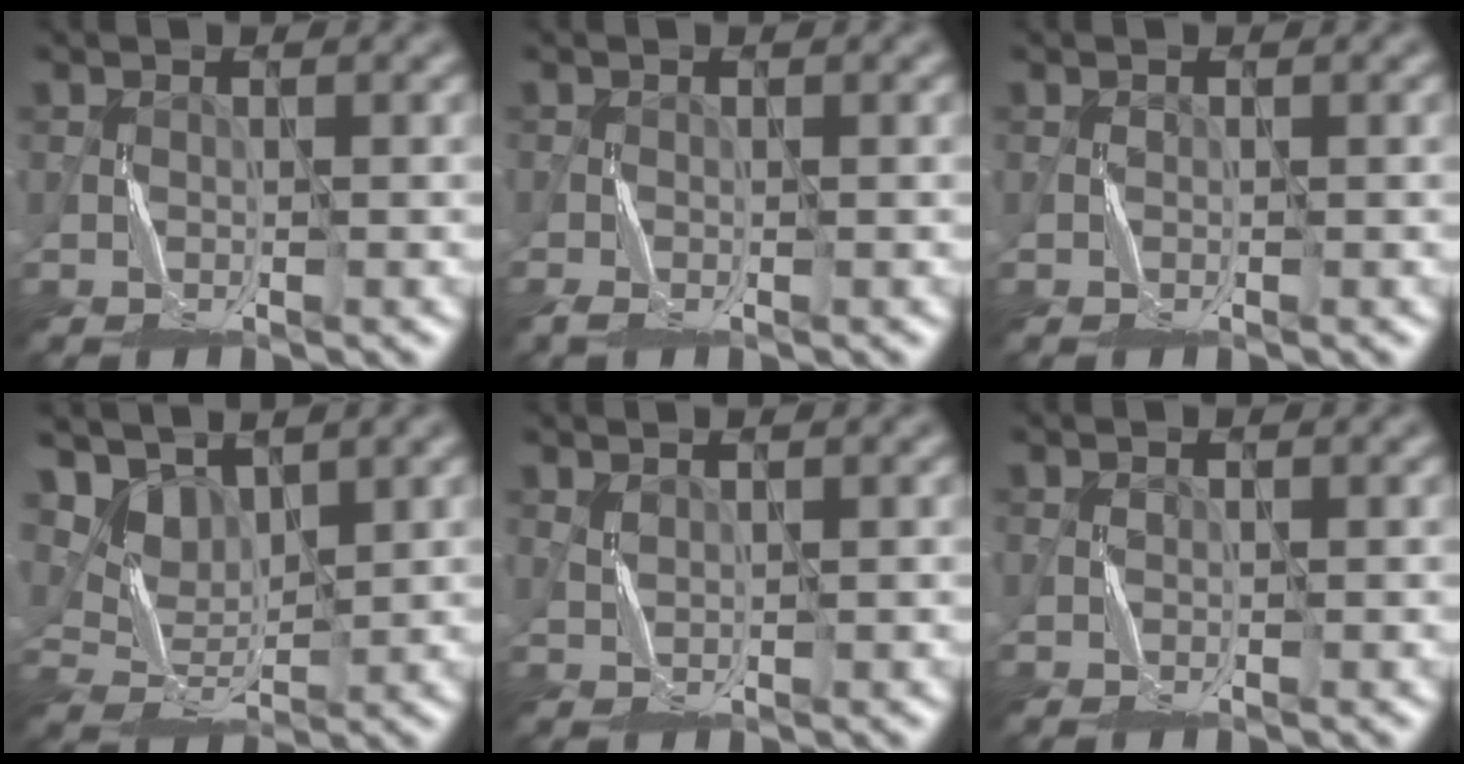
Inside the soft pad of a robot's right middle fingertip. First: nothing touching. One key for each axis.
{"total": 1.5, "fx": -0.9, "fy": 0.4, "fz": 1.1, "tx": -0.031, "ty": -0.004, "tz": -0.020}
{"total": 0.0}
{"total": 4.6, "fx": 3.5, "fy": 2.4, "fz": 1.9, "tx": -0.055, "ty": -0.011, "tz": 0.072}
{"total": 0.6, "fx": 0.6, "fy": 0.2, "fz": 0.1, "tx": -0.008, "ty": -0.002, "tz": 0.015}
{"total": 0.0}